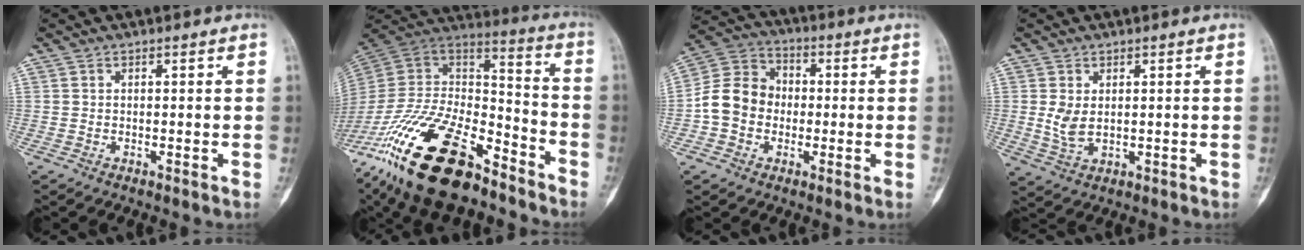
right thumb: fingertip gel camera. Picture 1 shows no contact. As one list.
[{"total": 28.7, "force": [-19.0, 11.6, 18.1], "torque": [-0.356, 0.045, -0.343]}, {"total": 10.9, "force": [-1.5, 9.3, 5.6], "torque": [-0.087, 0.037, -0.041]}, {"total": 4.6, "force": [0.3, 3.0, 3.4], "torque": [-0.063, -0.007, 0.015]}]